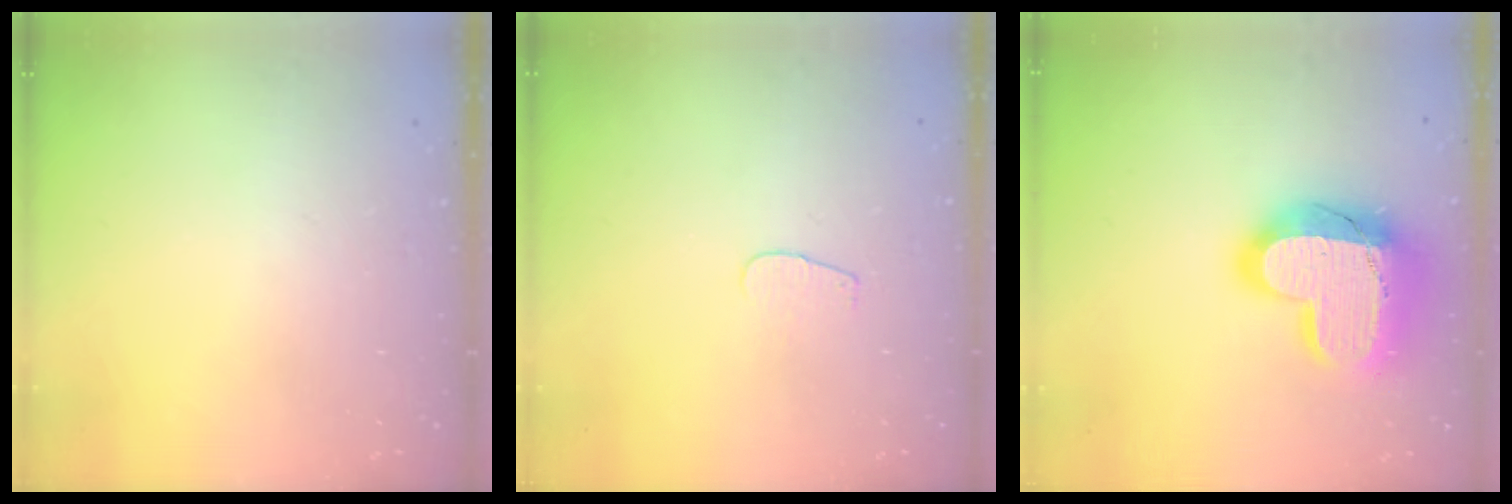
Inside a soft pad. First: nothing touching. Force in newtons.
{"total": 2.8, "press": 2.8, "slide": 0.2}
{"total": 20.9, "press": 20.9, "slide": 1.8}